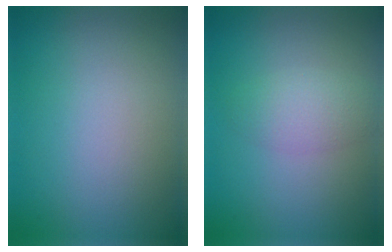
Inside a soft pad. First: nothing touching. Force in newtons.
{"total": 2.3, "press": 2.3, "slide": 0.1}